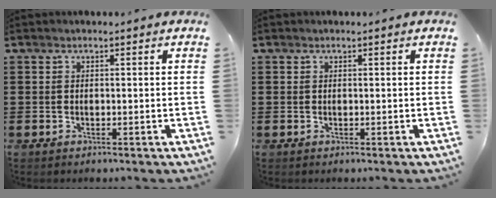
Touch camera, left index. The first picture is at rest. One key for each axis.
{"total": 0.0}